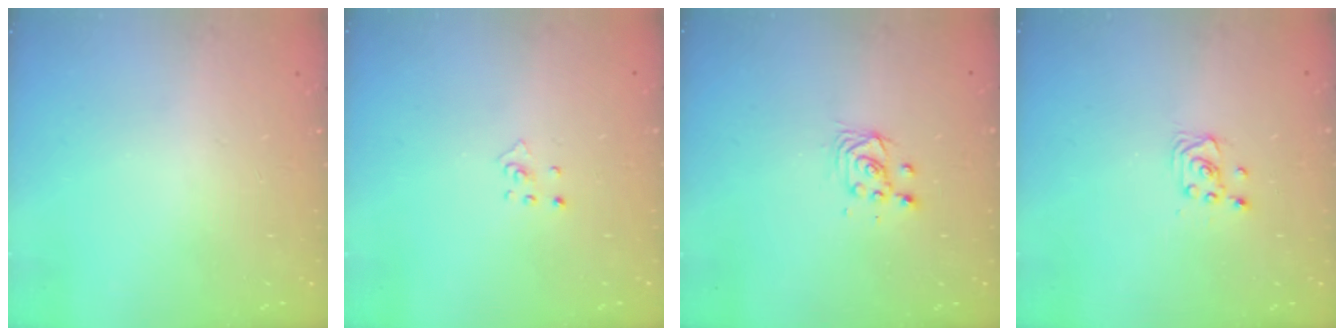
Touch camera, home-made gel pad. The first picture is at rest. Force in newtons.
{"total": 2.9, "press": 2.9, "slide": 0.3}
{"total": 3.1, "press": 3.1, "slide": 0.3}
{"total": 2.6, "press": 2.6, "slide": 0.2}